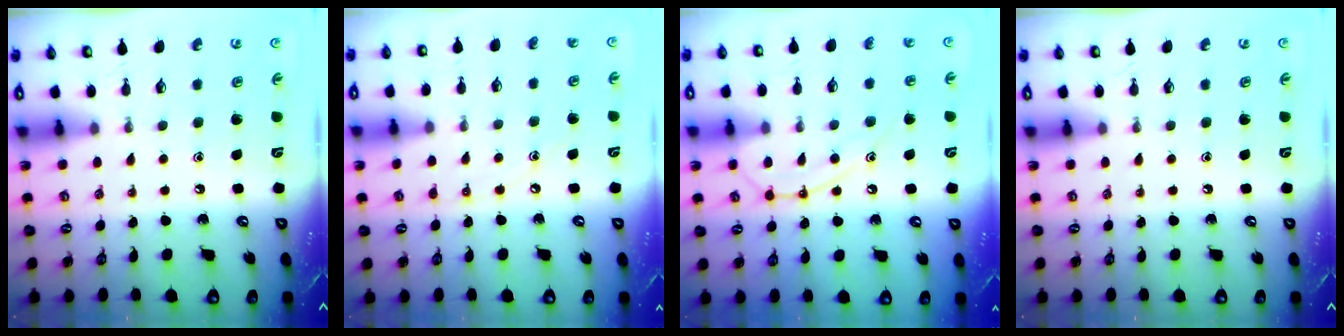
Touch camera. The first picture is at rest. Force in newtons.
{"total": 5.8, "press": 5.7, "slide": 0.6}
{"total": 12.2, "press": 12.2, "slide": 1.3}
{"total": 0.0}